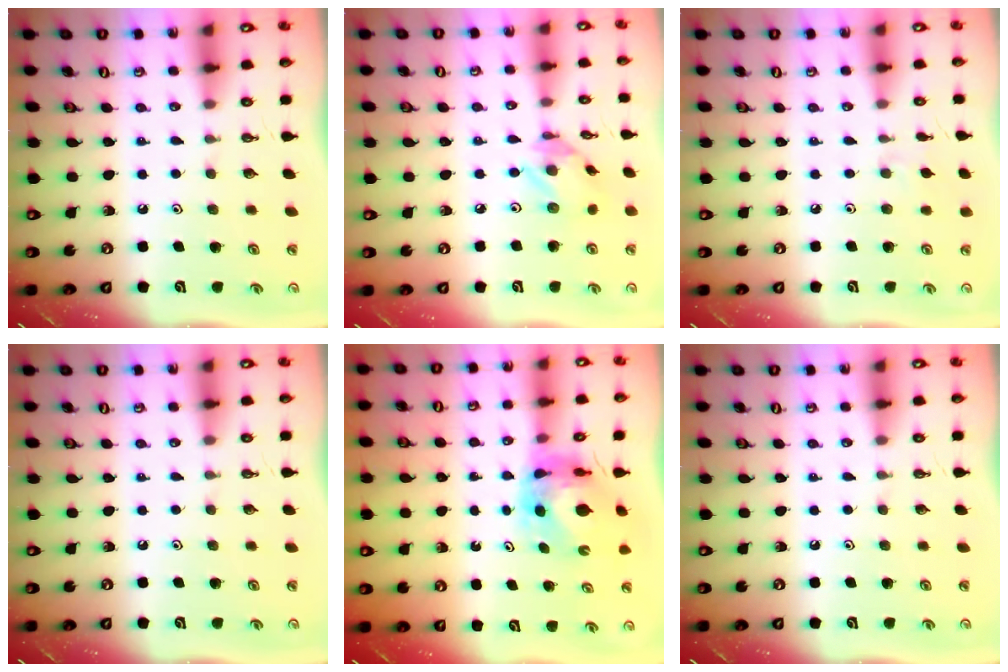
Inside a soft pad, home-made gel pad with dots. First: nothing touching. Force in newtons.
{"total": 6.7, "press": 6.6, "slide": 0.5}
{"total": 3.3, "press": 3.2, "slide": 0.7}
{"total": 0.0}
{"total": 7.9, "press": 7.9, "slide": 0.7}
{"total": 0.0}